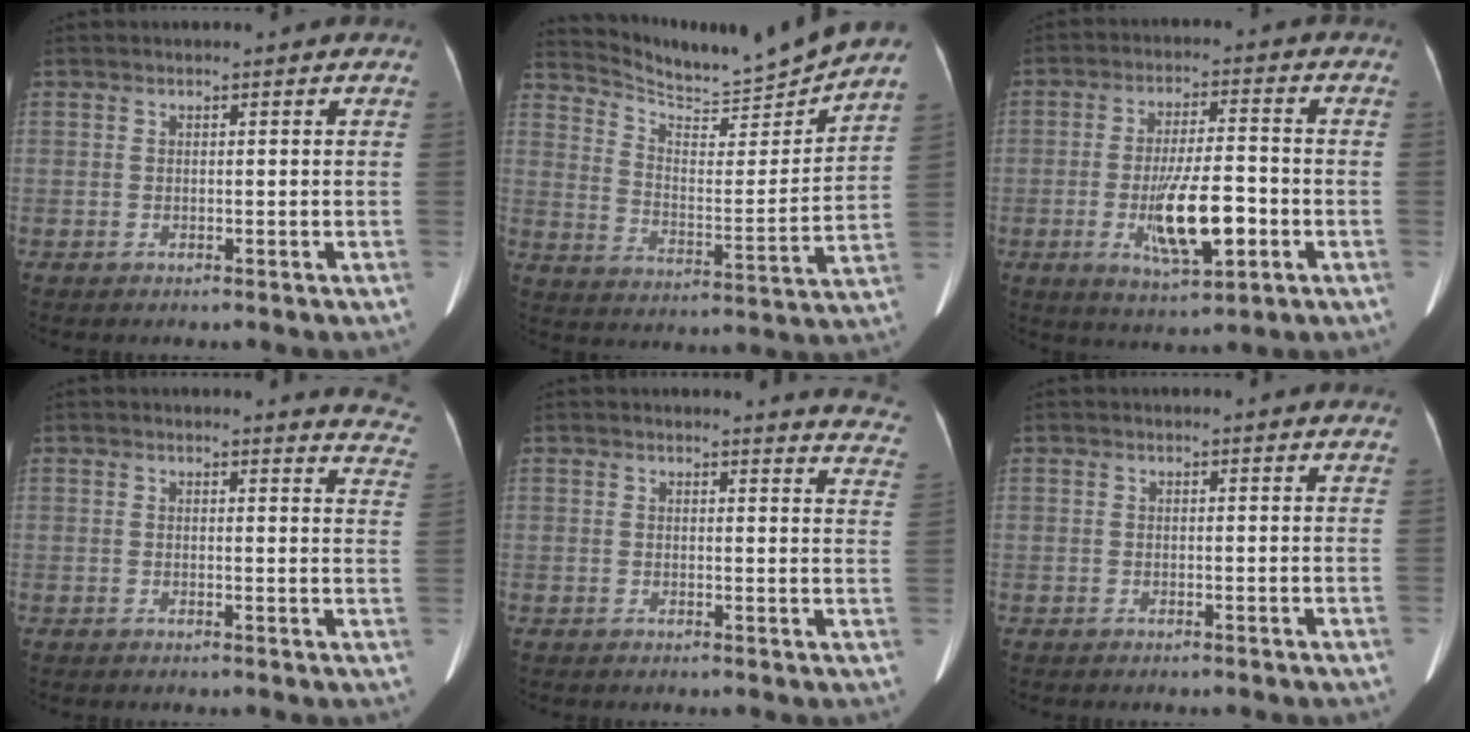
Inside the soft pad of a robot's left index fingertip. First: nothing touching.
{"total": 14.7, "force": [14.3, -1.1, 3.3], "torque": [-0.073, -0.035, 0.223]}
{"total": 10.4, "force": [-3.0, 2.5, 9.7], "torque": [-0.179, -0.006, -0.044]}
{"total": 8.2, "force": [8.1, 0.6, 0.9], "torque": [0.020, -0.070, 0.047]}
{"total": 9.8, "force": [9.7, 0.7, 1.4], "torque": [0.015, -0.078, 0.065]}
{"total": 2.8, "force": [2.8, 0.2, 0.6], "torque": [-0.011, 0.004, 0.018]}